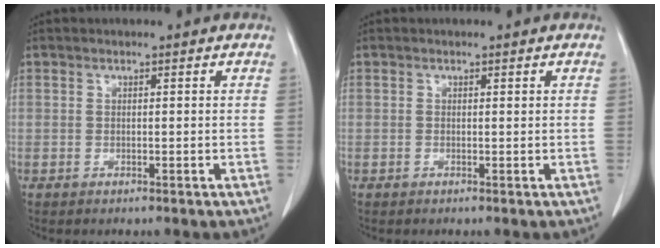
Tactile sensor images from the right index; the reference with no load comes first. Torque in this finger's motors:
{"motor_torque": [-0.07, 0.03, 0.00, -0.01]}